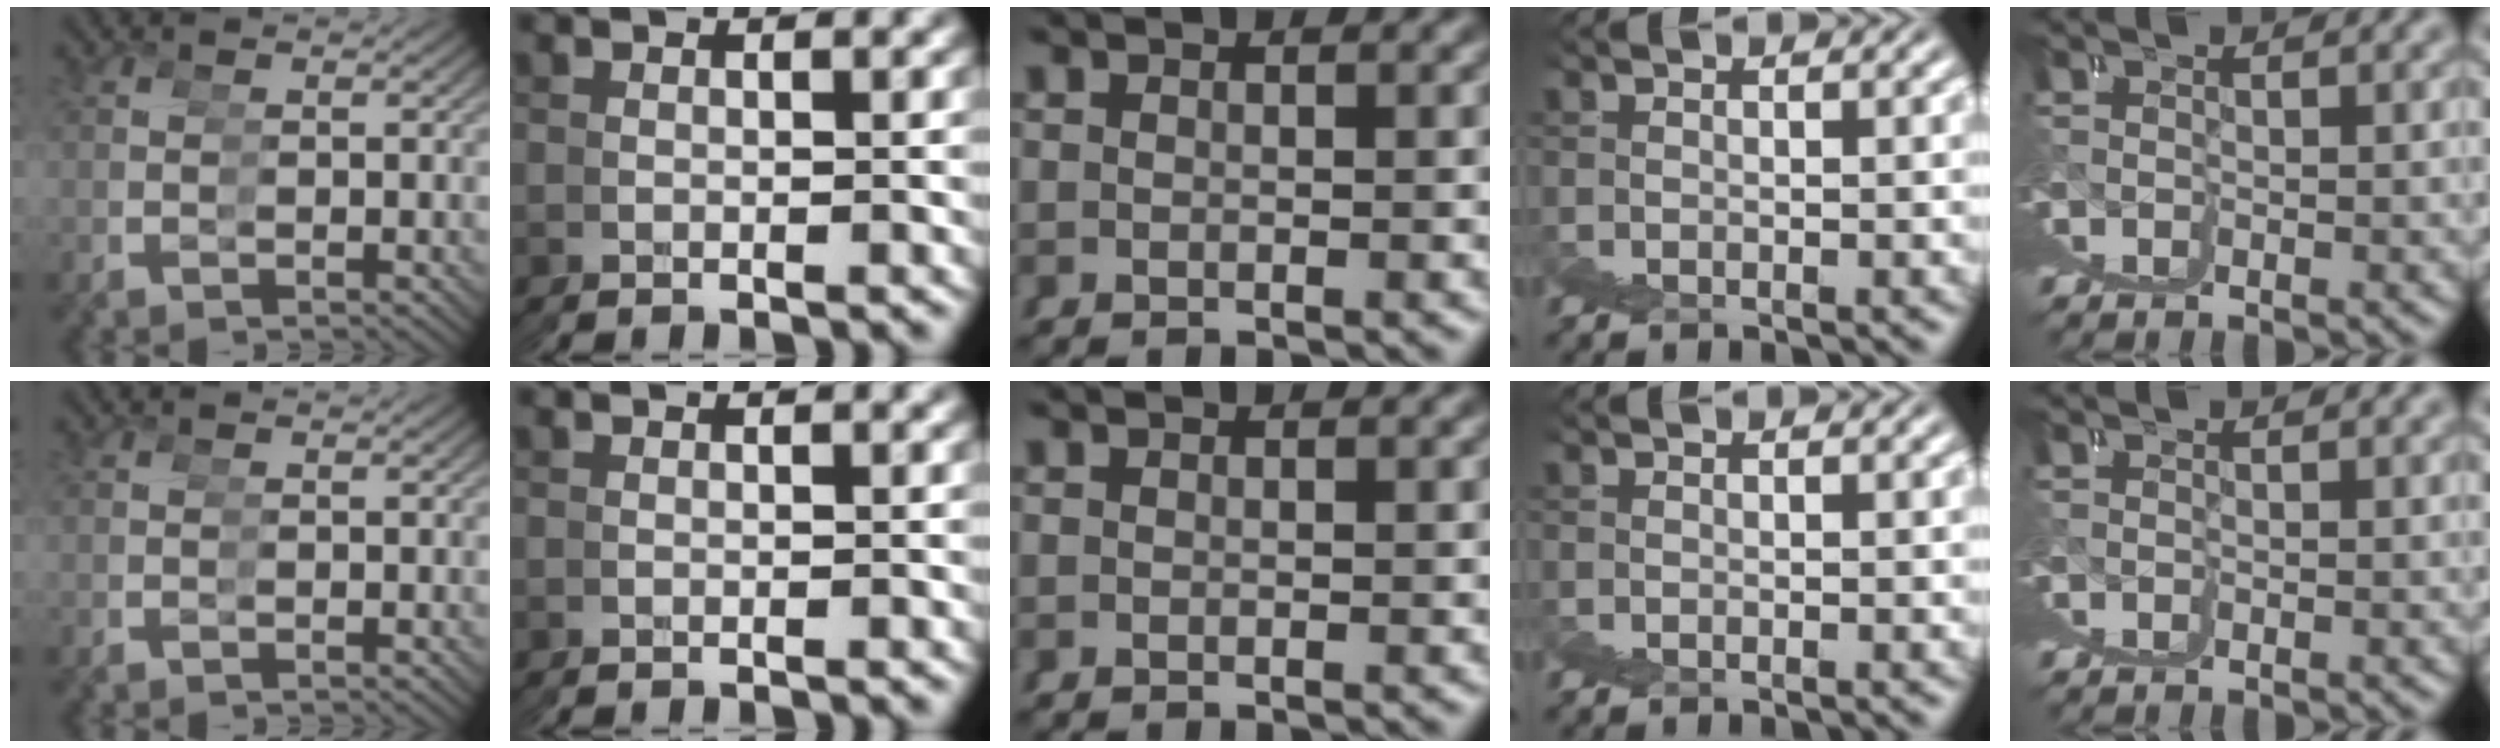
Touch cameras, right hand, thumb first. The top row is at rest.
{}